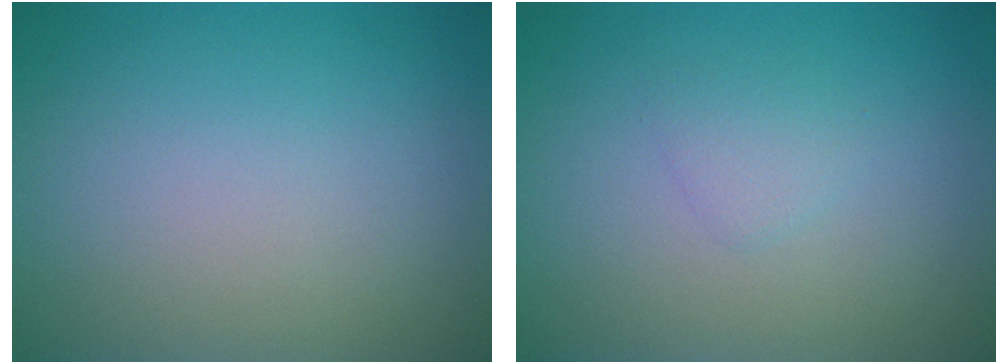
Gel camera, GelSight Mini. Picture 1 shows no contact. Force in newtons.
{"total": 1.1, "press": 1.1, "slide": 0.0}